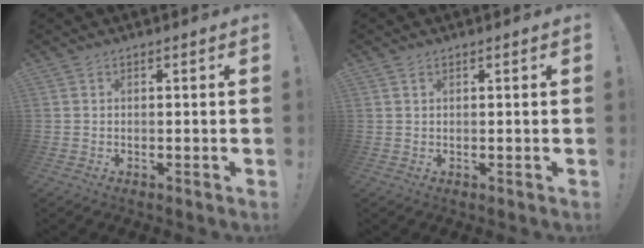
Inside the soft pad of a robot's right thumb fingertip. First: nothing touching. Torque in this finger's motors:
{"motor_torque": [-0.01, -0.14, -0.08, 0.19, 0.07]}